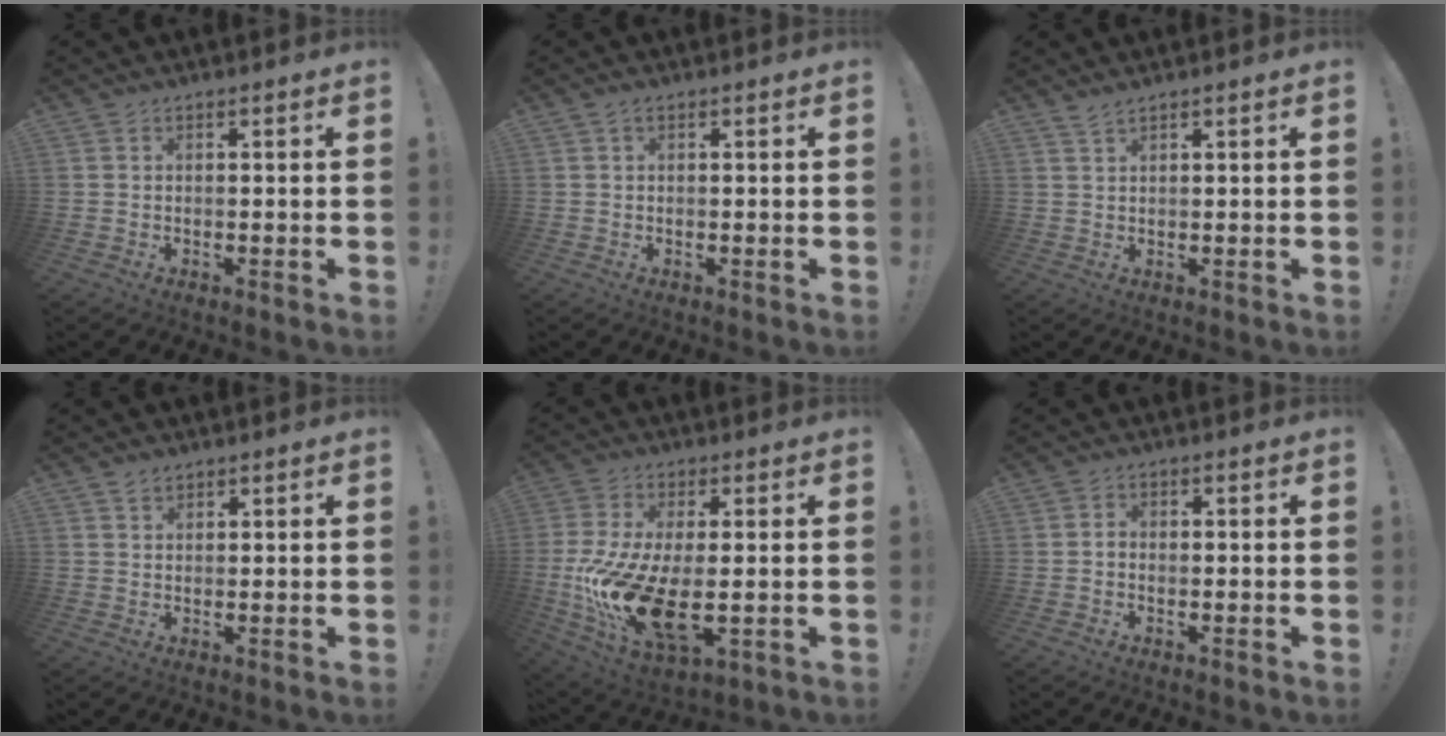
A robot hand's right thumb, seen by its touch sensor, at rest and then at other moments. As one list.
[{"total": 0.9, "force": [0.3, 0.5, 0.7], "torque": [-0.017, 0.003, 0.007]}, {"total": 1.8, "force": [1.6, 0.2, 0.9], "torque": [-0.022, -0.005, 0.030]}, {"total": 1.9, "force": [1.6, 0.9, 0.5], "torque": [0.003, -0.012, 0.027]}, {"total": 18.7, "force": [-2.3, 8.9, 16.3], "torque": [-0.319, -0.009, -0.028]}, {"total": 0.9, "force": [-0.4, 0.4, 0.7], "torque": [-0.012, 0.003, -0.007]}]